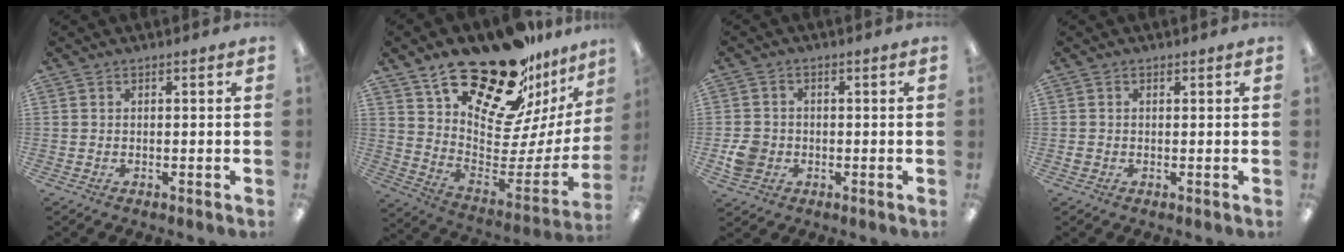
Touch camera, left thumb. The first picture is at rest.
{"total": 23.7, "force": [19.0, 8.9, 11.1], "torque": [-0.167, -0.150, 0.331]}
{"total": 5.9, "force": [-1.3, 5.3, 2.2], "torque": [-0.028, 0.010, -0.021]}
{"total": 1.1, "force": [0.1, 1.1, 0.3], "torque": [-0.006, 0.005, -0.001]}